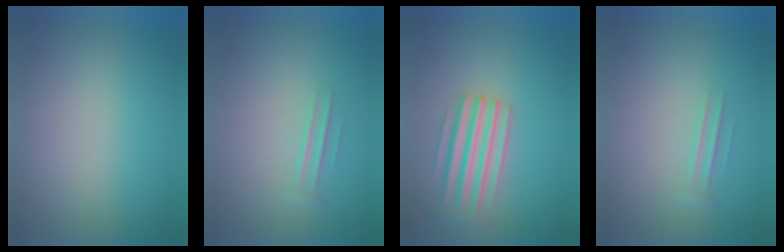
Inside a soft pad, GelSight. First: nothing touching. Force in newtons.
{"total": 1.1}
{"total": 3.2}
{"total": 1.1}